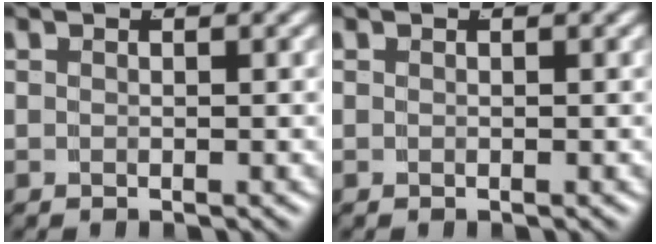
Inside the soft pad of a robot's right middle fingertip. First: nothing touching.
{"total": 0.0}